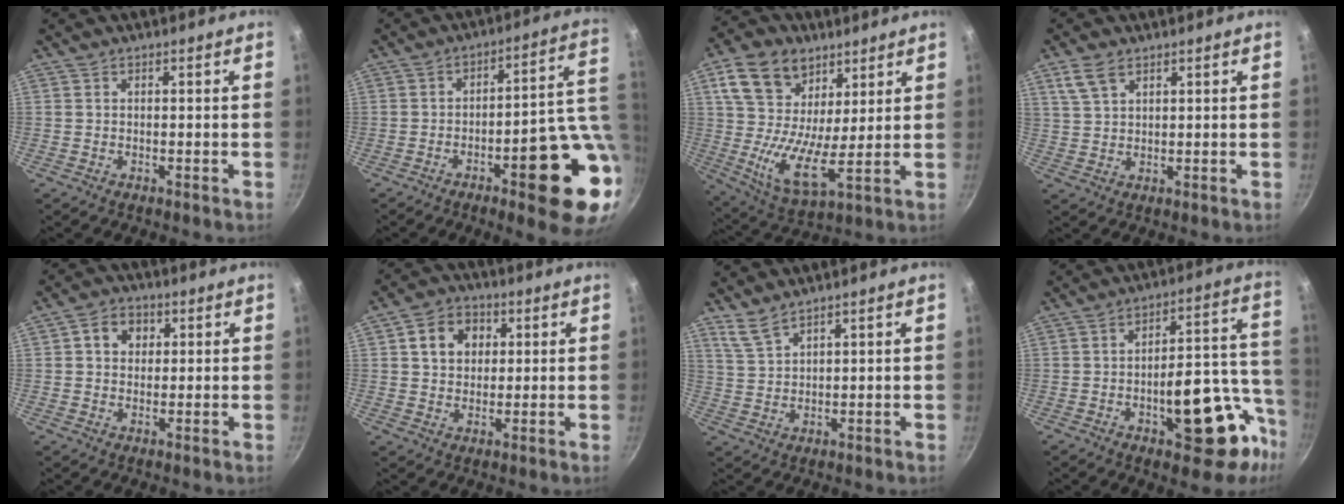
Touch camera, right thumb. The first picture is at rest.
{"total": 18.3, "force": [-3.6, 5.3, 17.1], "torque": [-0.185, 0.017, -0.044]}
{"total": 16.1, "force": [7.5, 10.0, 10.2], "torque": [-0.180, -0.029, 0.132]}
{"total": 5.0, "force": [3.0, 2.6, 3.0], "torque": [-0.053, -0.003, 0.064]}
{"total": 5.5, "force": [1.5, 4.5, 2.8], "torque": [-0.023, 0.005, 0.015]}
{"total": 8.3, "force": [2.4, 6.7, 4.3], "torque": [-0.046, 0.007, 0.031]}
{"total": 4.2, "force": [3.5, 1.0, 2.0], "torque": [-0.041, -0.017, 0.080]}
{"total": 20.7, "force": [-8.1, 9.4, 16.5], "torque": [-0.156, 0.053, -0.105]}